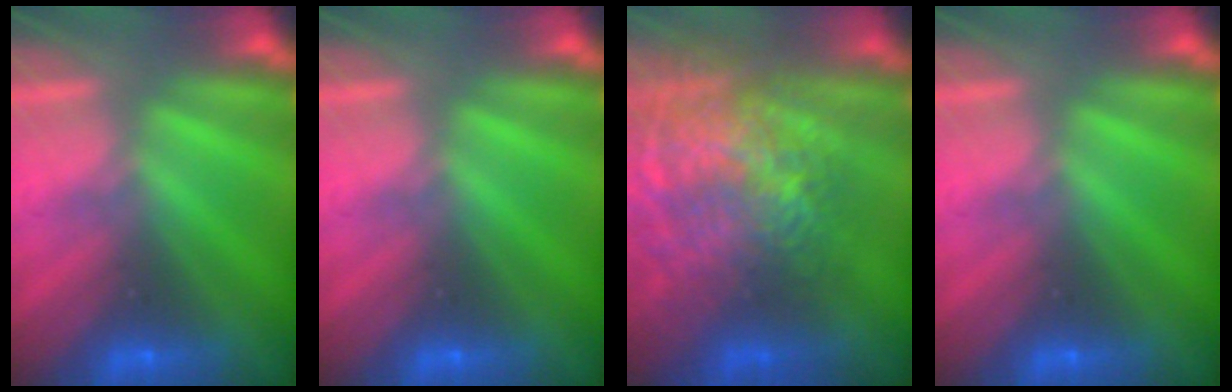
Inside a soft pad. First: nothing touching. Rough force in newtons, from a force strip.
{"total": 0.0}
{"total": 7.5}
{"total": 0.0}